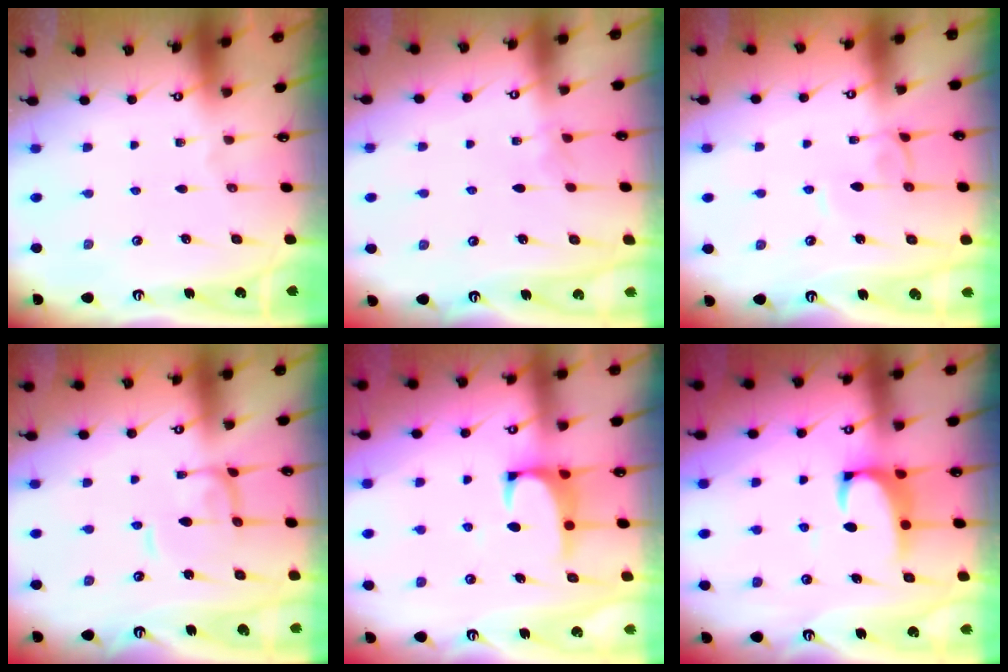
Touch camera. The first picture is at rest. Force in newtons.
{"total": 2.7, "press": 2.7, "slide": 0.3}
{"total": 1.6, "press": 1.6, "slide": 0.1}
{"total": 0.0}
{"total": 1.4, "press": 1.3, "slide": 0.5}
{"total": 2.1, "press": 1.8, "slide": 0.9}